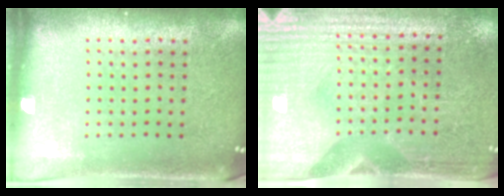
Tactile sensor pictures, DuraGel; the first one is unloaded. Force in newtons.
{"total": 3.6, "press": 3.3, "slide": 1.3}